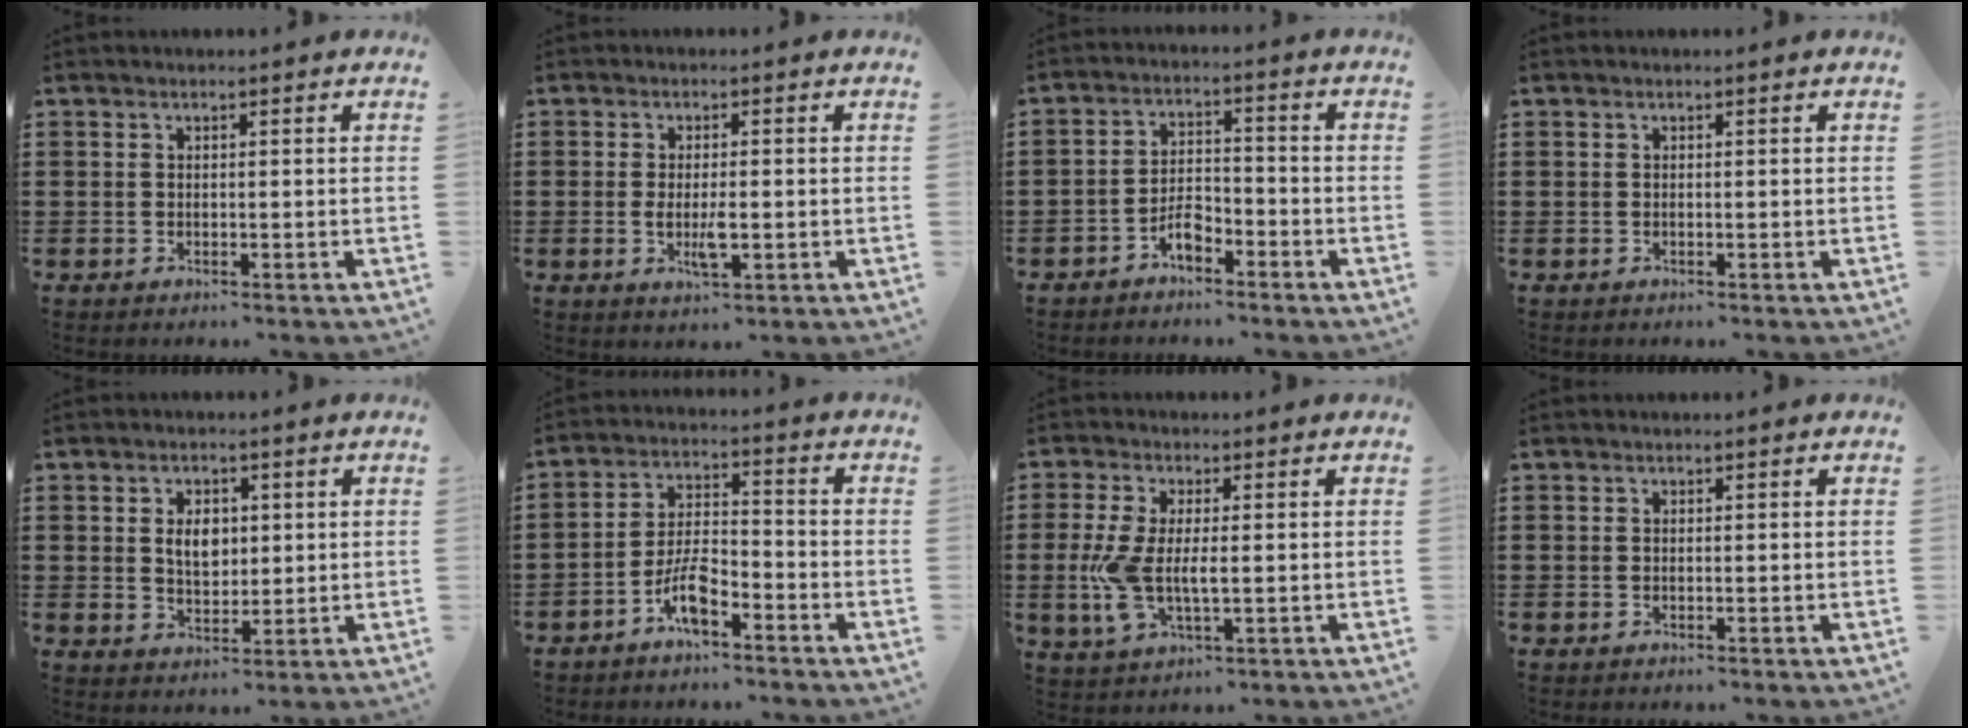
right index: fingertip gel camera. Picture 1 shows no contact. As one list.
[{"total": 4.0, "force": [-0.7, 1.2, 3.8], "torque": [-0.071, -0.003, -0.014]}, {"total": 4.3, "force": [-2.9, 1.8, 2.7], "torque": [-0.054, 0.008, -0.058]}, {"total": 0.0}, {"total": 4.5, "force": [0.8, 3.0, 3.3], "torque": [-0.056, 0.005, 0.009]}, {"total": 6.4, "force": [-3.9, 2.2, 4.6], "torque": [-0.102, 0.004, -0.077]}, {"total": 6.9, "force": [-0.4, 3.0, 6.2], "torque": [-0.154, -0.010, -0.016]}, {"total": 0.0}]